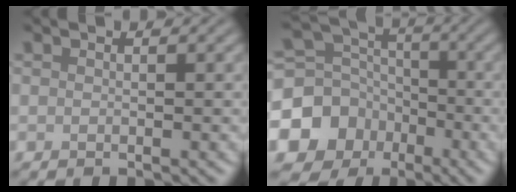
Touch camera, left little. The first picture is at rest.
{"total": 11.4, "force": [-4.8, 9.8, 3.1], "torque": [-0.096, -0.022, -0.108]}